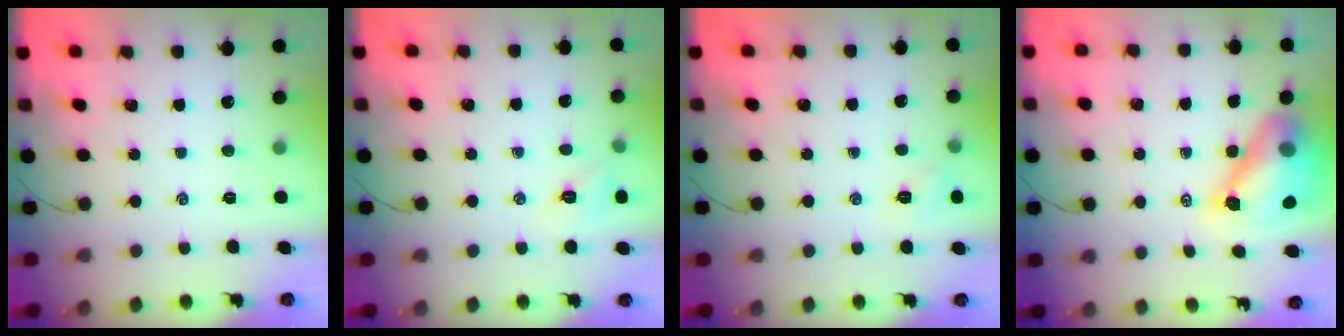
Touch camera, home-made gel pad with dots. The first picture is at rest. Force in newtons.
{"total": 6.4, "press": 6.3, "slide": 1.5}
{"total": 5.1, "press": 4.9, "slide": 1.5}
{"total": 13.8, "press": 13.2, "slide": 4.1}